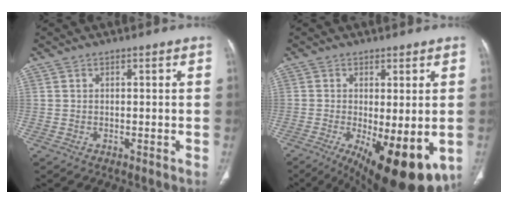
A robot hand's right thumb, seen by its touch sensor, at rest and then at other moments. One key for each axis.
{"total": 17.0, "fx": -5.8, "fy": 6.0, "fz": 14.8, "tx": -0.186, "ty": -0.027, "tz": -0.069}